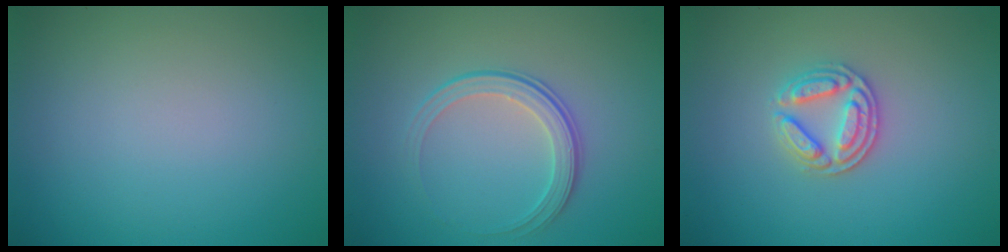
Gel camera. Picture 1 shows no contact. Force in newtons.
{"total": 2.5, "press": 1.9, "slide": 1.7}
{"total": 3.1, "press": 2.9, "slide": 1.2}